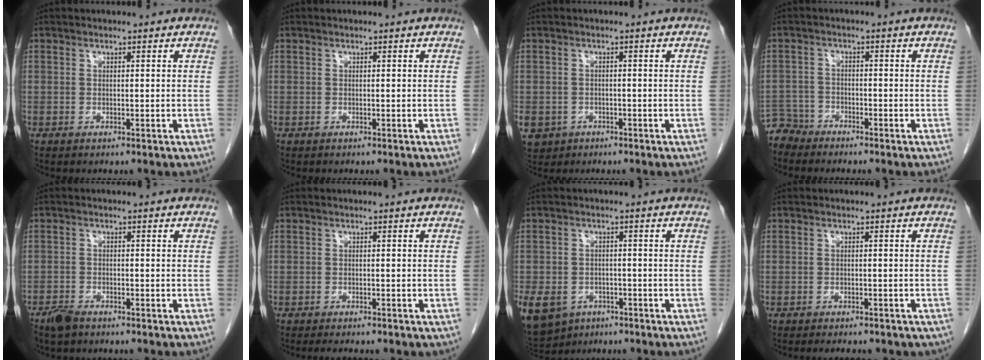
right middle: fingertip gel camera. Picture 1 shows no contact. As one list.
[{"total": 0.0}, {"total": 6.5, "force": [-3.1, 5.4, 1.7], "torque": [-0.047, 0.000, -0.045]}, {"total": 3.7, "force": [-3.5, 0.8, -1.1], "torque": [0.020, -0.007, -0.069]}, {"total": 3.1, "force": [-2.6, 1.2, 1.3], "torque": [-0.029, -0.003, -0.045]}, {"total": 5.7, "force": [-4.7, 1.6, 2.8], "torque": [-0.034, -0.007, -0.054]}, {"total": 16.3, "force": [-8.7, 12.2, 6.5], "torque": [-0.210, -0.014, -0.122]}, {"total": 7.0, "force": [-5.9, 2.4, 3.0], "torque": [-0.034, 0.001, -0.063]}]